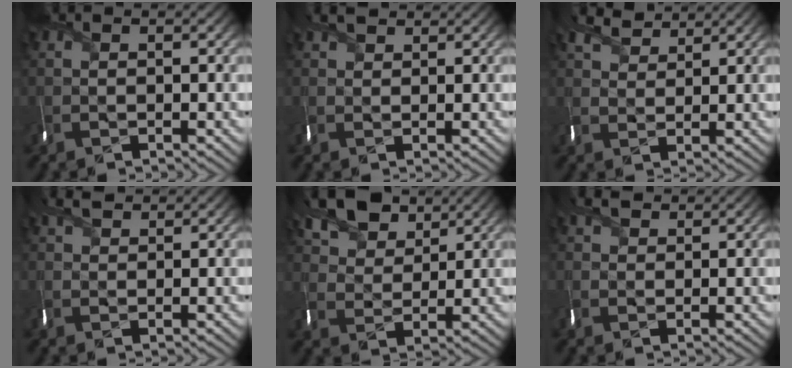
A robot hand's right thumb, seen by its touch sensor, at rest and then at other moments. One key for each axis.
{"total": 1.6, "fx": 1.3, "fy": 0.3, "fz": -0.9, "tx": 0.006, "ty": 0.006, "tz": 0.022}
{"total": 3.2, "fx": 3.0, "fy": 0.9, "fz": 0.4, "tx": -0.029, "ty": 0.010, "tz": 0.058}
{"total": 1.7, "fx": 1.6, "fy": 0.3, "fz": -0.6, "tx": -0.003, "ty": 0.006, "tz": 0.027}
{"total": 7.6, "fx": 5.7, "fy": 3.8, "fz": 3.0, "tx": -0.092, "ty": 0.017, "tz": 0.105}
{"total": 1.8, "fx": 1.5, "fy": 0.6, "fz": -0.7, "tx": 0.003, "ty": 0.005, "tz": 0.024}